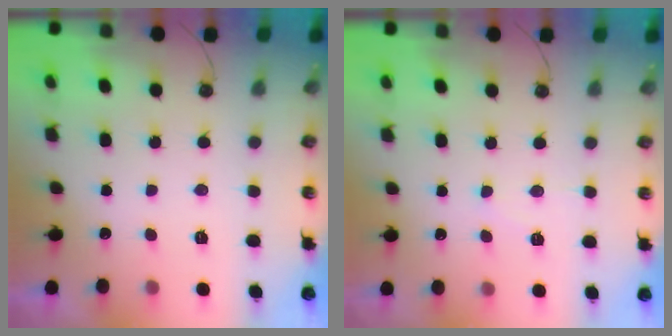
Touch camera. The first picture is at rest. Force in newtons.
{"total": 5.5, "press": 5.5, "slide": 0.8}